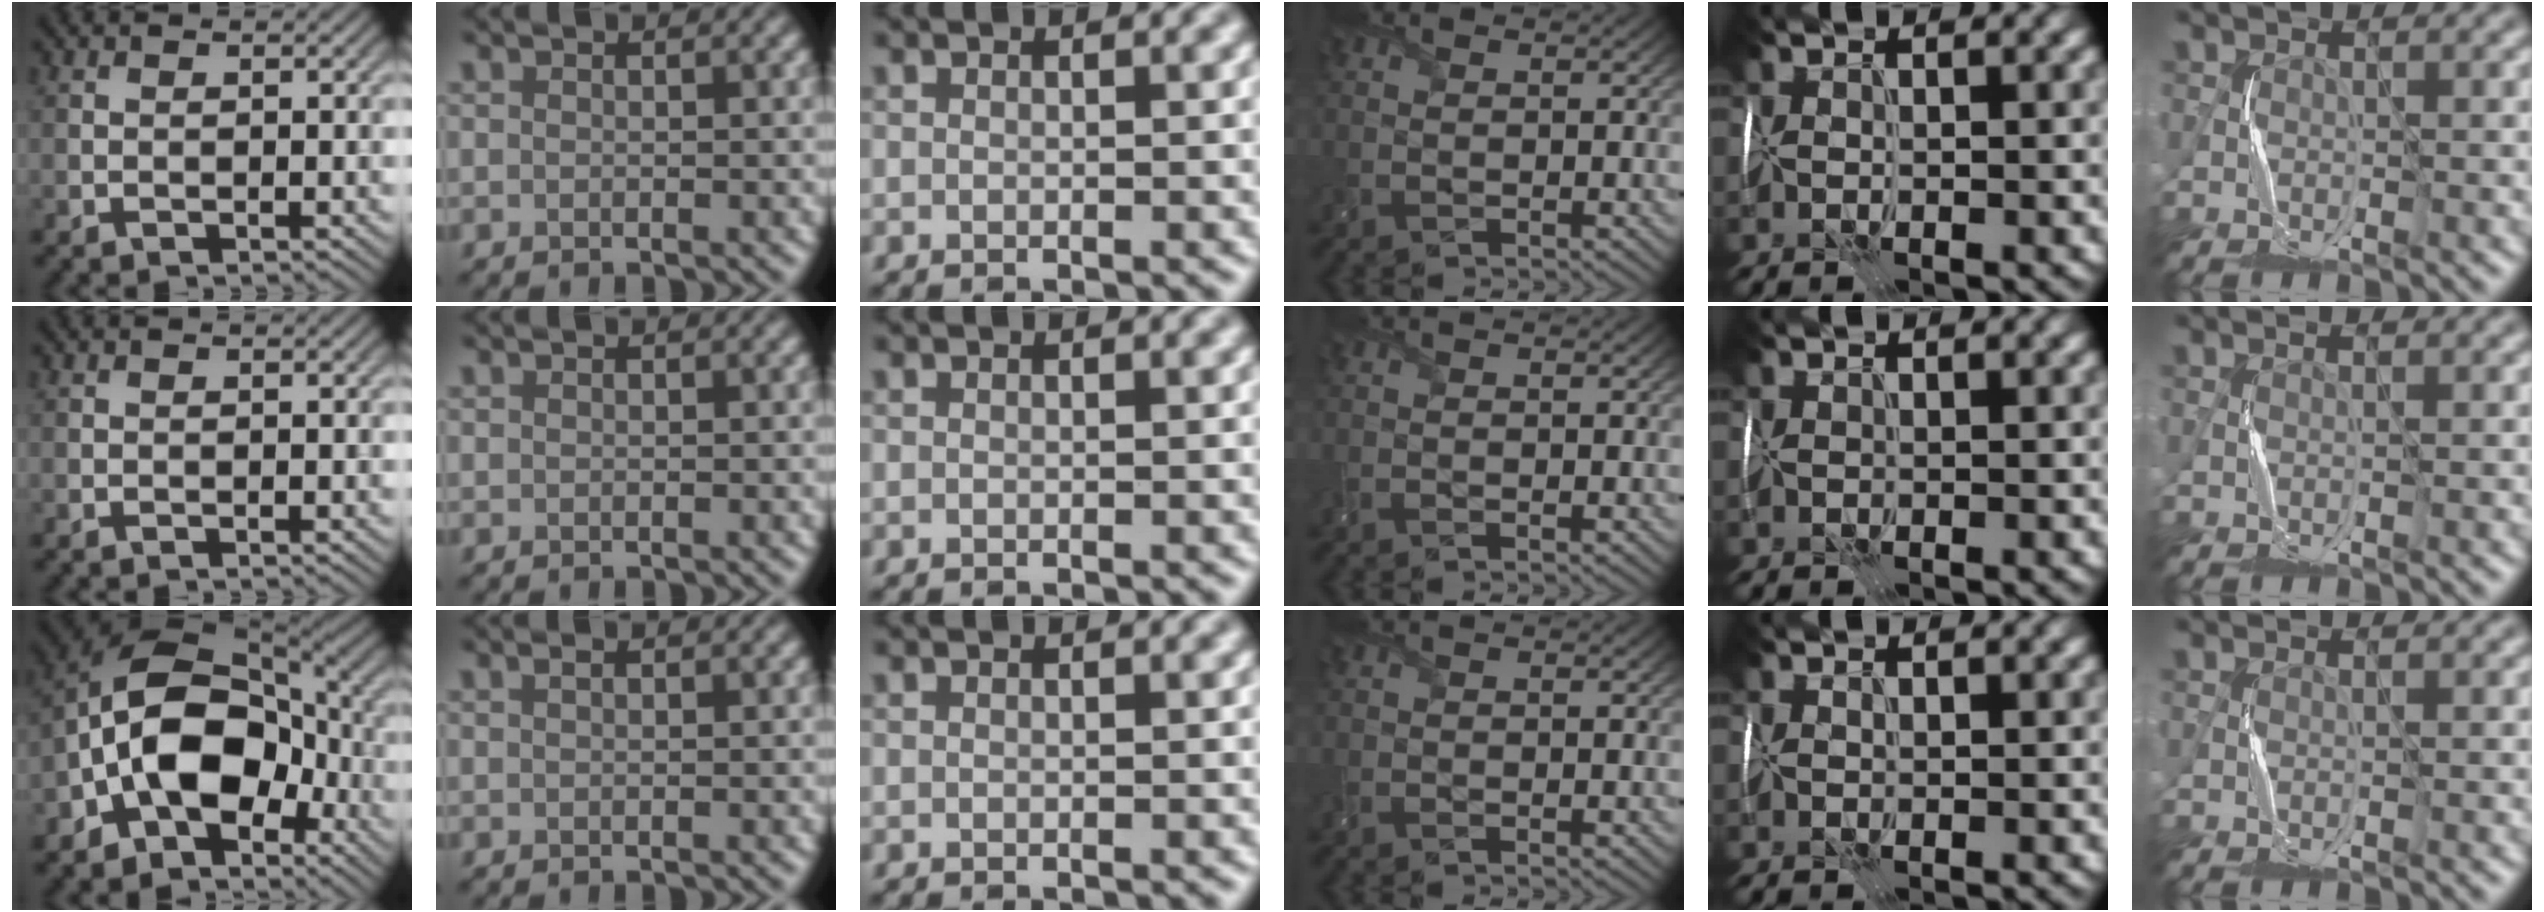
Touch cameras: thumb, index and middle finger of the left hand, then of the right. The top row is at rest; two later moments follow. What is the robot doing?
{"motion": "wrap", "object": "felt sheet"}